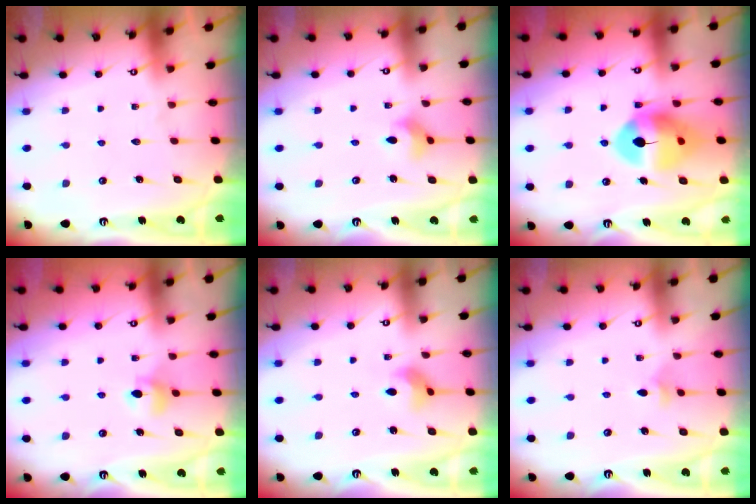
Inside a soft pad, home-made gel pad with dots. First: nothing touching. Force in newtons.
{"total": 4.6, "press": 4.6, "slide": 0.7}
{"total": 13.3, "press": 13.2, "slide": 1.7}
{"total": 5.9, "press": 5.8, "slide": 0.6}
{"total": 4.9, "press": 4.9, "slide": 0.5}
{"total": 2.9, "press": 2.8, "slide": 0.9}